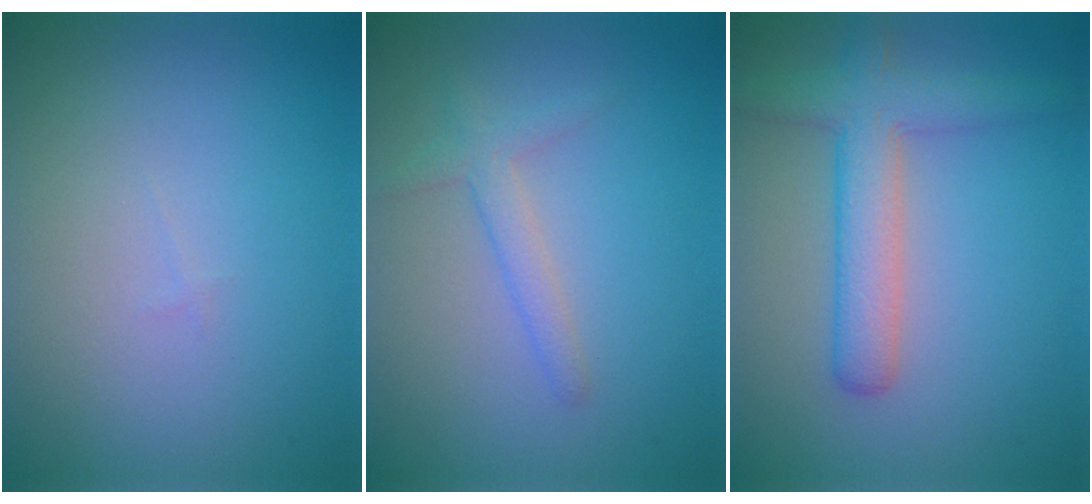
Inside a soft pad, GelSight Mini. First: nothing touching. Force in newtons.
{"total": 1.9, "press": 1.9, "slide": 0.1}
{"total": 4.6, "press": 4.6, "slide": 0.2}